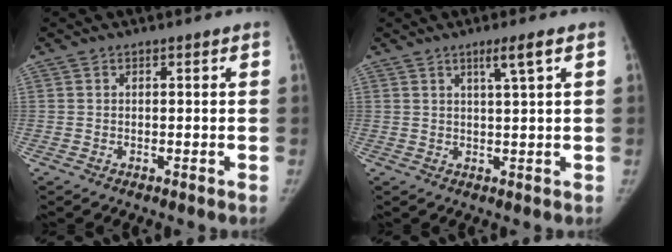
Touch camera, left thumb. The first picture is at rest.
{"total": 3.6, "force": [1.8, -0.4, 3.1], "torque": [-0.060, -0.009, 0.035]}